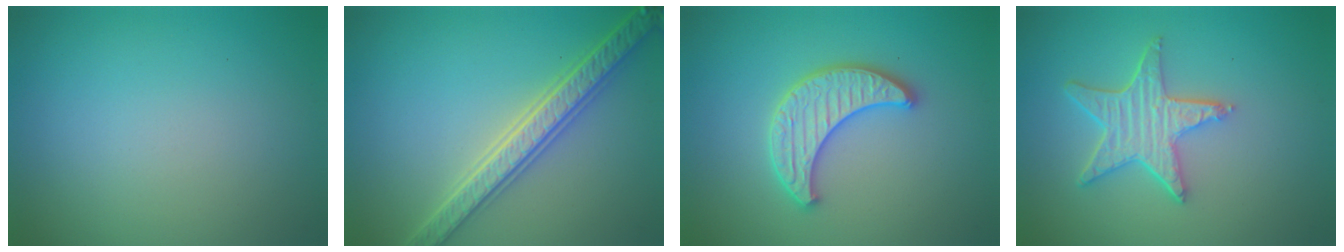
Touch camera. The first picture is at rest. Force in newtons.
{"total": 5.4, "press": 5.3, "slide": 1.0}
{"total": 3.8, "press": 3.6, "slide": 1.0}
{"total": 4.5, "press": 3.7, "slide": 2.6}